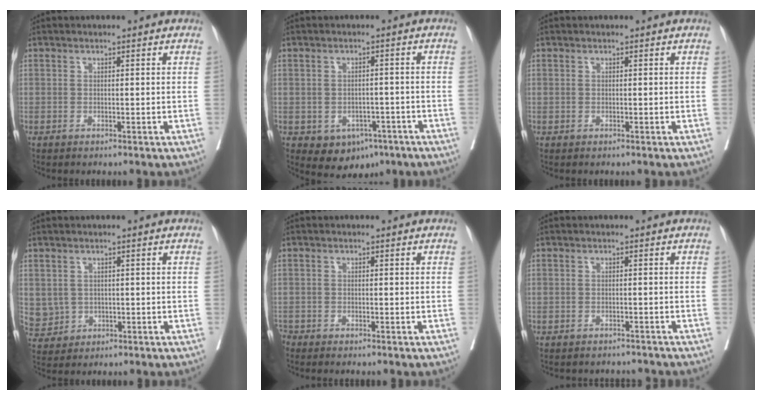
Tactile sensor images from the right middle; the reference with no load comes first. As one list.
[{"total": 6.6, "force": [-3.5, 4.7, 3.1], "torque": [-0.036, 0.004, -0.038]}, {"total": 0.0}, {"total": 5.0, "force": [-0.2, 4.9, 0.9], "torque": [-0.025, 0.004, 0.011]}, {"total": 2.3, "force": [-2.2, 0.3, 0.5], "torque": [-0.009, -0.006, -0.038]}, {"total": 5.6, "force": [-5.4, 1.5, 0.5], "torque": [-0.005, 0.000, -0.064]}]